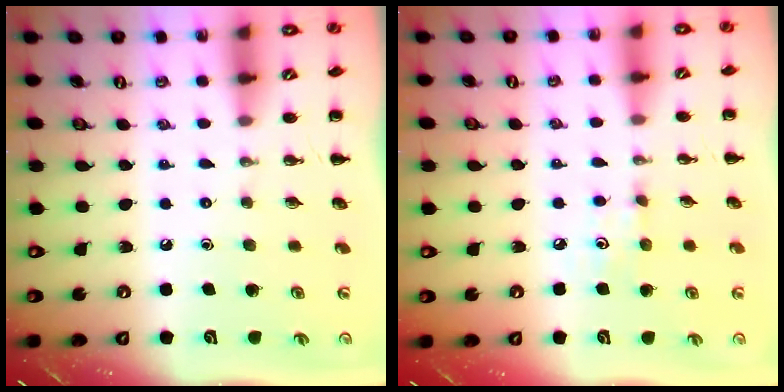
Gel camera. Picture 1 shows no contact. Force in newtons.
{"total": 4.3, "press": 4.1, "slide": 1.4}